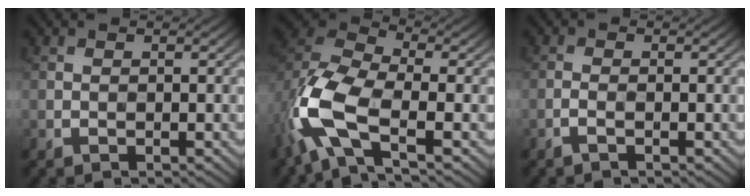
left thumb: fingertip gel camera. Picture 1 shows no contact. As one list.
[{"total": 11.5, "force": [-4.1, 5.6, 9.2], "torque": [-0.211, -0.008, -0.095]}, {"total": 1.0, "force": [-0.6, 0.1, 0.8], "torque": [-0.018, 0.004, -0.017]}]